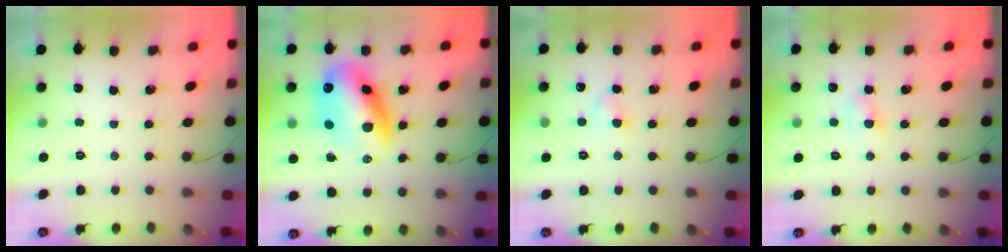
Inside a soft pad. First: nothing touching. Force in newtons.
{"total": 17.0, "press": 16.5, "slide": 4.3}
{"total": 2.9, "press": 2.6, "slide": 1.1}
{"total": 2.9, "press": 2.8, "slide": 0.9}